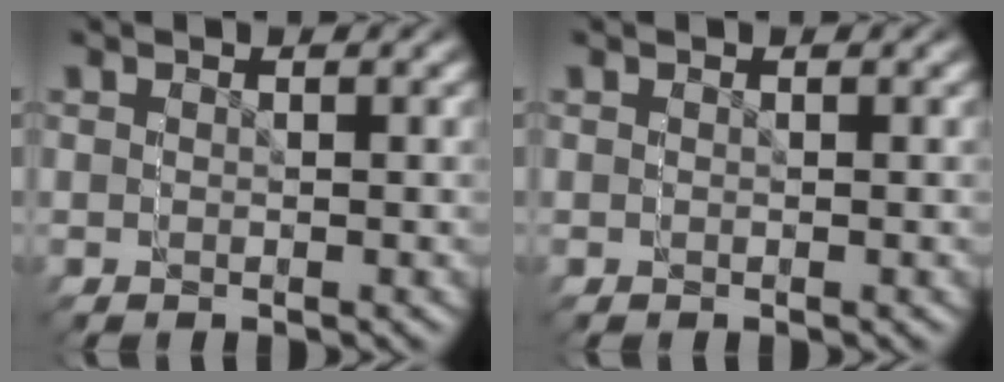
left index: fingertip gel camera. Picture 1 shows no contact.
{"total": 0.0}